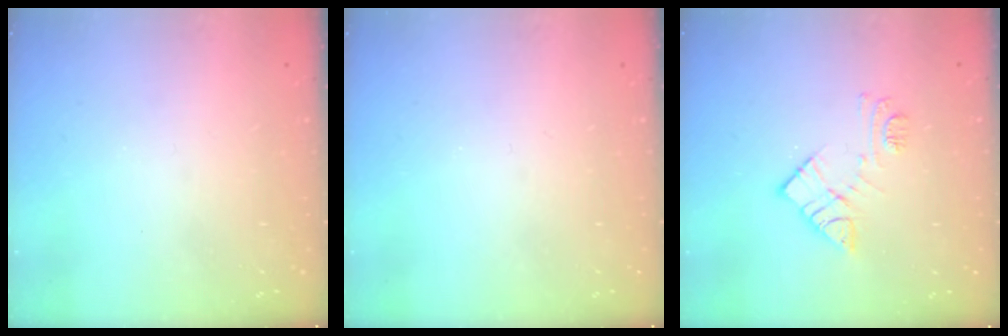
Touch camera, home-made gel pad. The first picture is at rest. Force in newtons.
{"total": 0.0}
{"total": 11.0, "press": 11.0, "slide": 0.9}